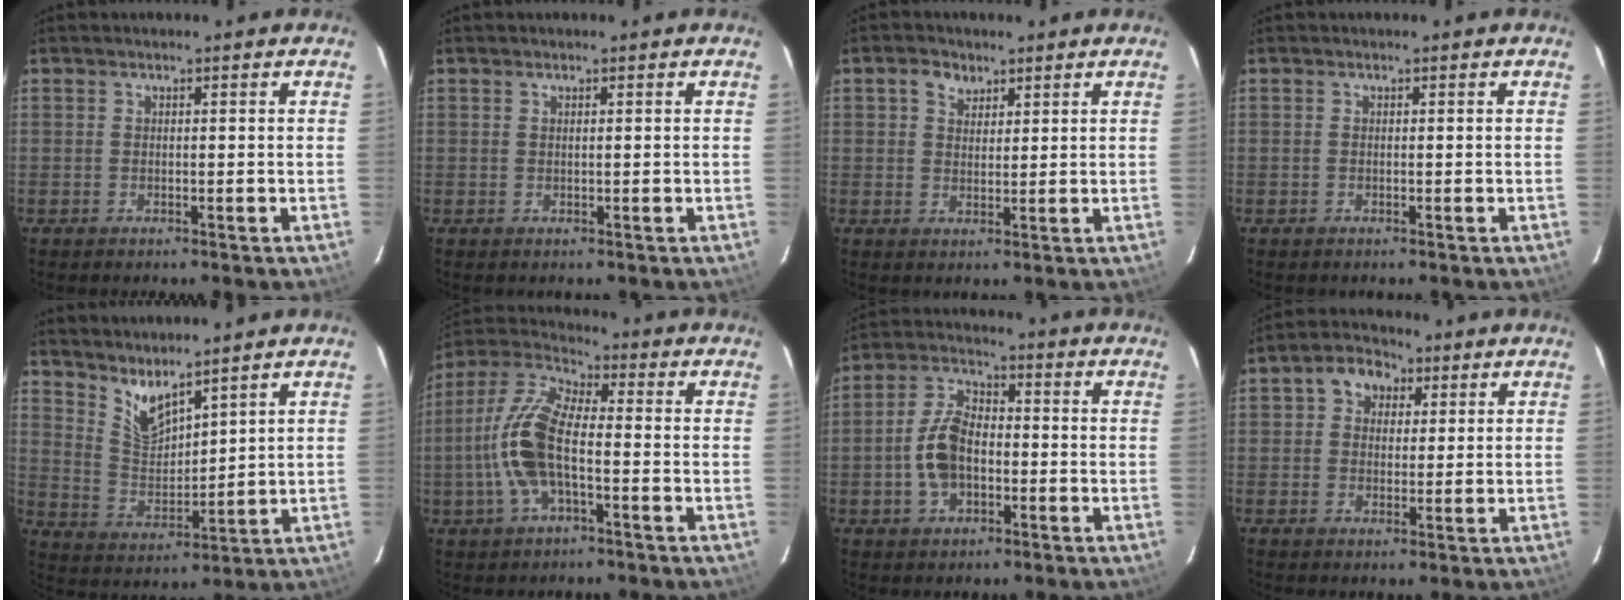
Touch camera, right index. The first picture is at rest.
{"total": 0.0}
{"total": 3.4, "force": [1.8, 2.6, 1.2], "torque": [-0.018, 0.012, 0.034]}
{"total": 0.0}
{"total": 7.3, "force": [6.0, 1.9, 3.7], "torque": [-0.068, -0.010, 0.124]}
{"total": 13.5, "force": [-2.8, 5.3, 12.1], "torque": [-0.261, 0.007, -0.061]}
{"total": 9.0, "force": [-2.1, 5.7, 6.7], "torque": [-0.139, 0.020, -0.033]}
{"total": 6.1, "force": [2.2, 4.9, 2.9], "torque": [-0.048, 0.023, 0.034]}